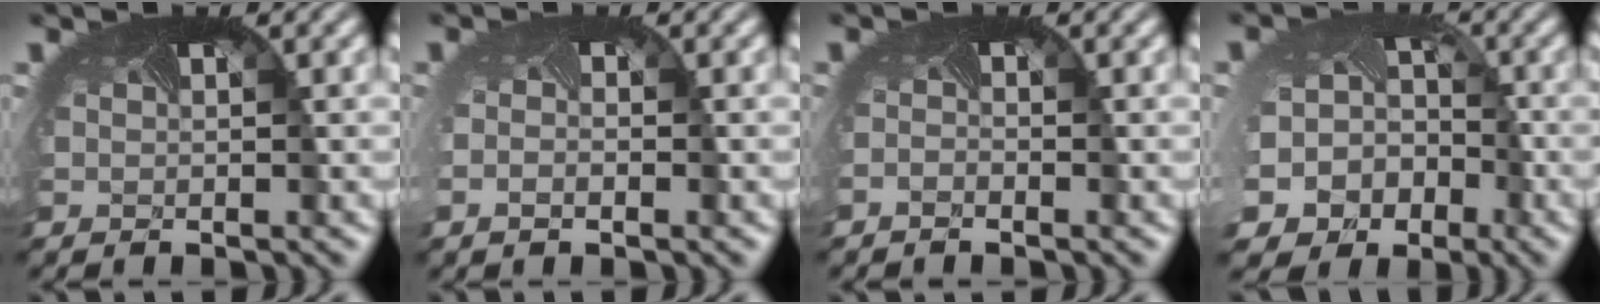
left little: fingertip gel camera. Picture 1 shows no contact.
{"total": 1.2, "force": [-0.8, 0.5, 0.7], "torque": [-0.009, -0.005, -0.008]}
{"total": 0.9, "force": [-0.9, -0.3, -0.3], "torque": [-0.002, -0.005, -0.016]}
{"total": 12.4, "force": [-6.0, 10.2, 3.8], "torque": [-0.101, -0.056, -0.085]}